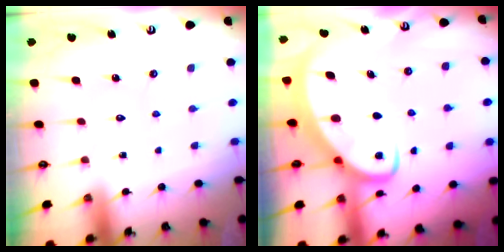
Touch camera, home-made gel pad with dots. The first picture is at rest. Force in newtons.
{"total": 5.3, "press": 5.2, "slide": 0.7}